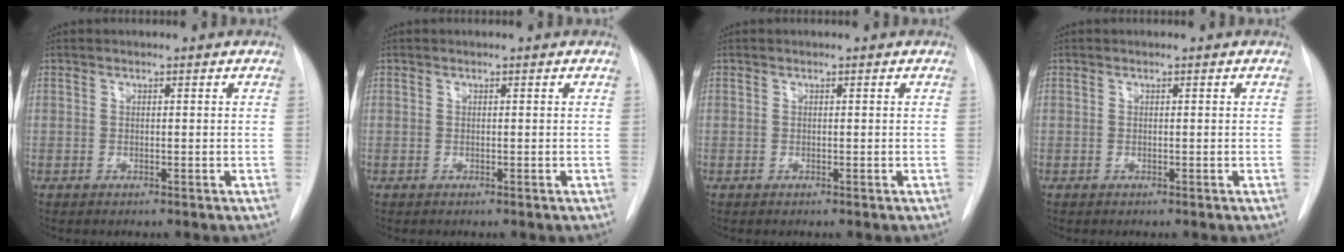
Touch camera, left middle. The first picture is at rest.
{"total": 0.0}
{"total": 0.0}
{"total": 0.0}